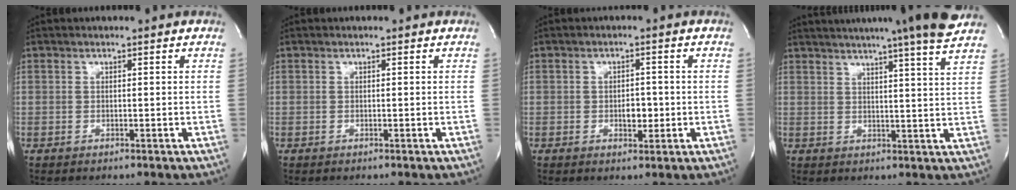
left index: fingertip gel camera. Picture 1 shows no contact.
{"total": 0.0}
{"total": 2.8, "force": [-0.6, 1.6, 2.2], "torque": [-0.030, 0.003, -0.007]}
{"total": 17.0, "force": [14.6, -1.3, 8.7], "torque": [-0.146, -0.018, 0.182]}